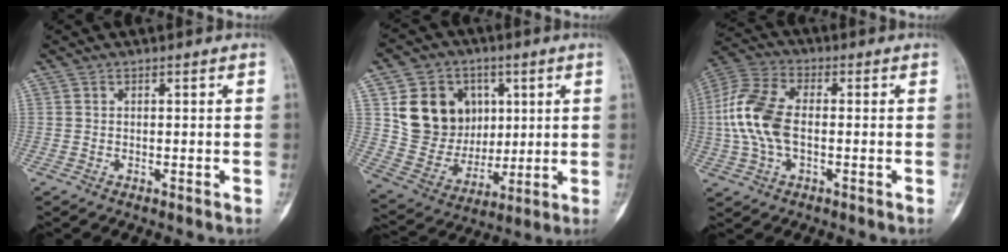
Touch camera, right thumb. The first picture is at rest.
{"total": 16.2, "force": [4.4, 13.8, 7.3], "torque": [-0.084, -0.009, 0.096]}
{"total": 12.6, "force": [-0.4, 7.1, 10.4], "torque": [-0.235, 0.024, -0.012]}